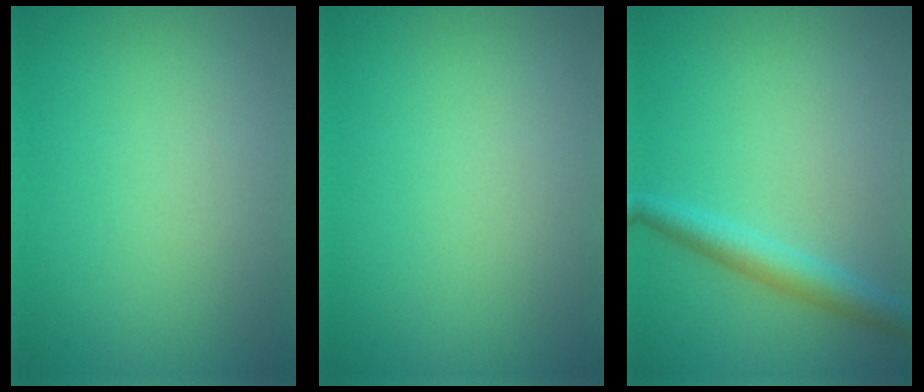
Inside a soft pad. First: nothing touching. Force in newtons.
{"total": 0.0}
{"total": 2.8, "press": 2.8, "slide": 0.1}